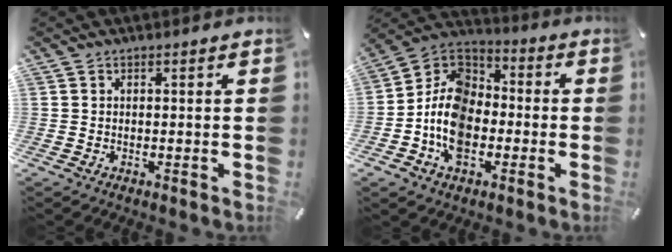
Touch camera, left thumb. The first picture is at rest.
{"total": 13.3, "force": [-5.2, 9.6, 7.5], "torque": [-0.174, 0.025, -0.100]}